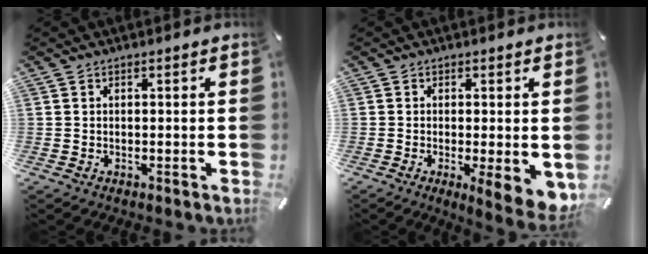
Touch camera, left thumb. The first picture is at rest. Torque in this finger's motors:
{"motor_torque": [0.66, 2.60, 1.24, 0.24, 0.27]}